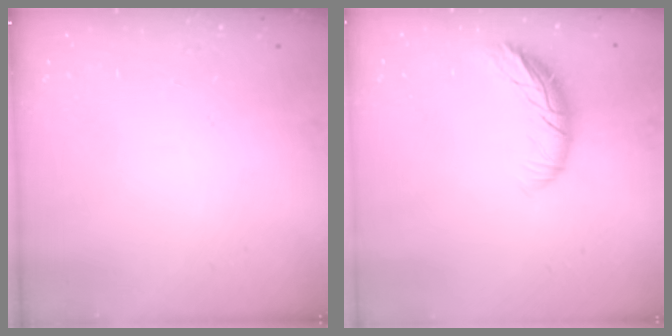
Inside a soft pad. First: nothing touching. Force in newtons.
{"total": 9.3, "press": 9.2, "slide": 1.3}